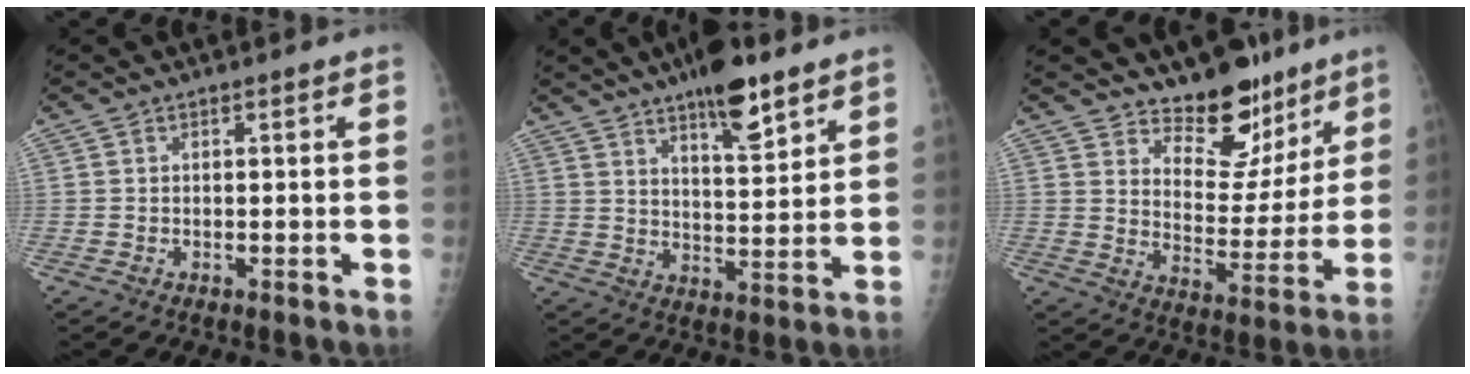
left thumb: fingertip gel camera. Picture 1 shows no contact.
{"total": 11.1, "force": [7.5, 3.2, 7.6], "torque": [-0.103, -0.041, 0.118]}
{"total": 12.7, "force": [10.0, 6.2, 4.6], "torque": [-0.015, -0.077, 0.161]}